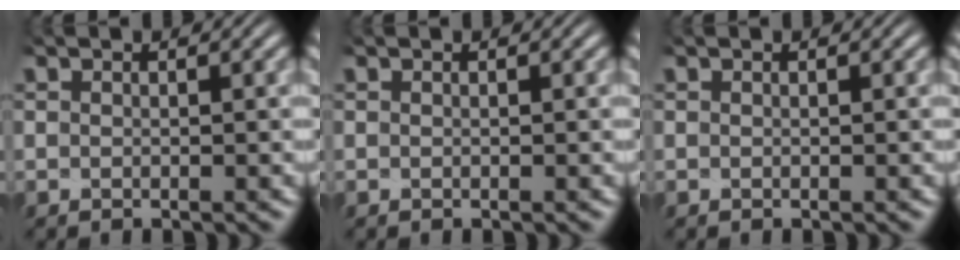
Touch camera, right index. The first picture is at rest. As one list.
[{"total": 0.0}, {"total": 0.0}]